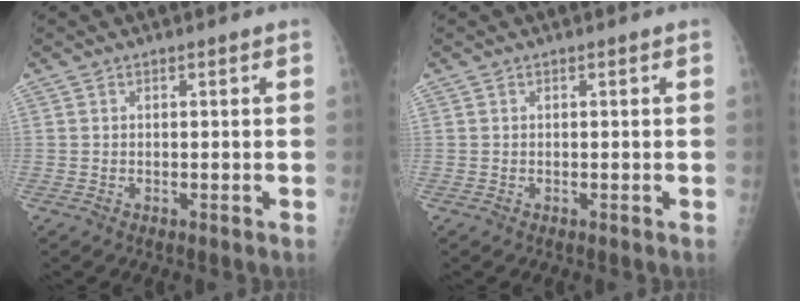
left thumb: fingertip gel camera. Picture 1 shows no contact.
{"total": 0.0}